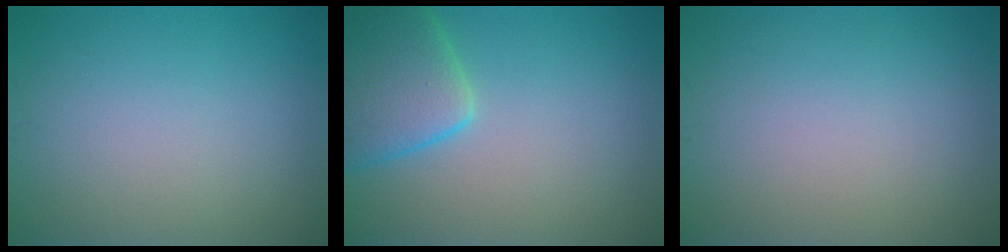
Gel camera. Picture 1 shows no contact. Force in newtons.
{"total": 5.9, "press": 5.9, "slide": 0.5}
{"total": 0.0}